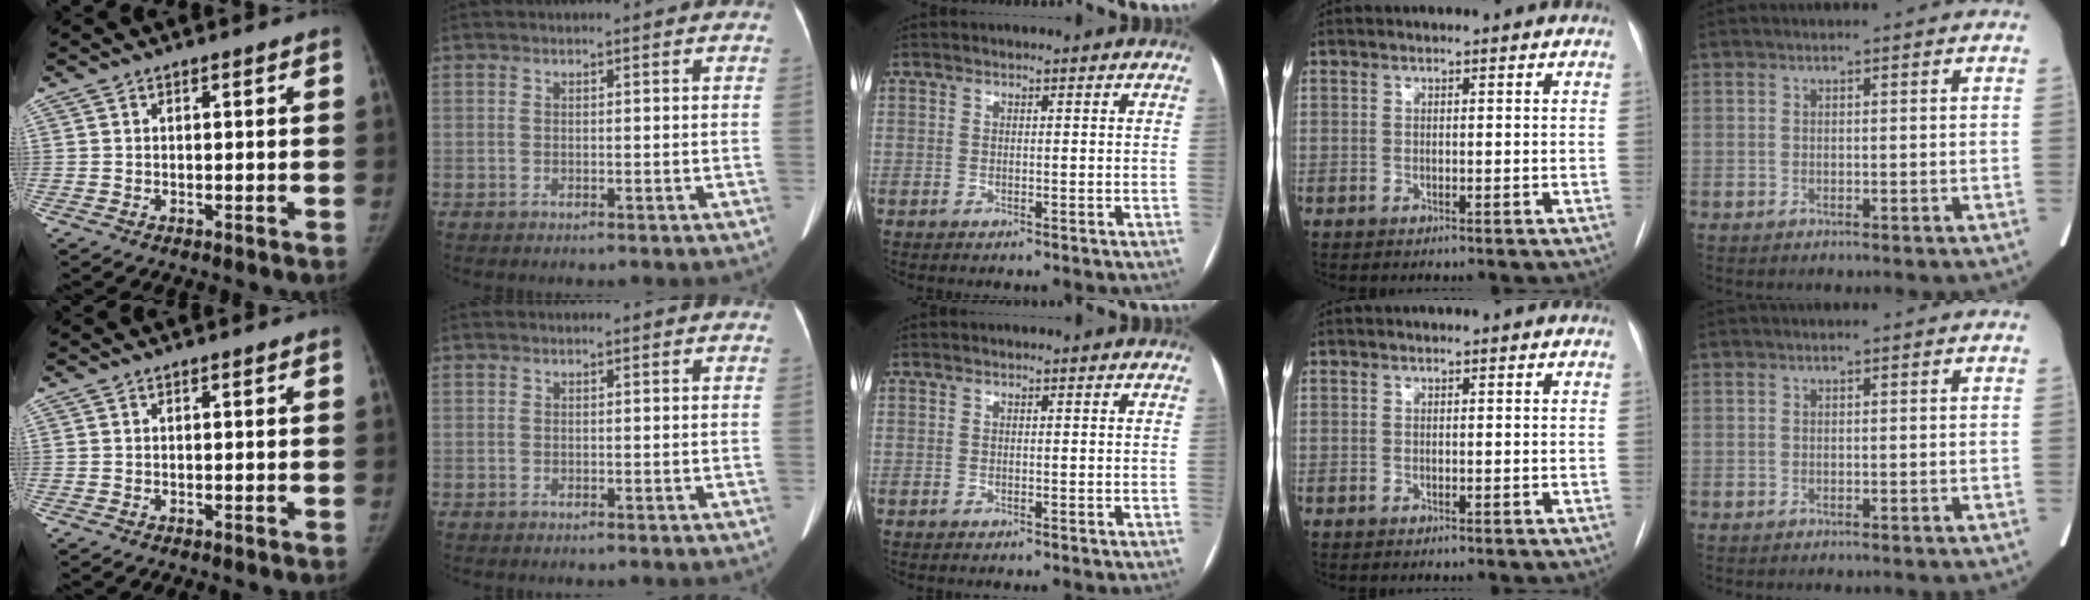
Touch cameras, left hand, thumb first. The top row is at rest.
{}